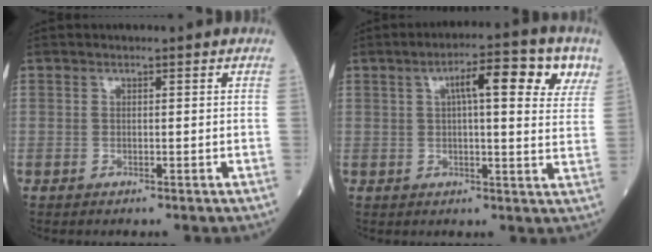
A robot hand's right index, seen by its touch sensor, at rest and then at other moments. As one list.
[{"total": 11.0, "force": [4.7, 2.5, 9.6], "torque": [-0.132, 0.022, 0.056]}]